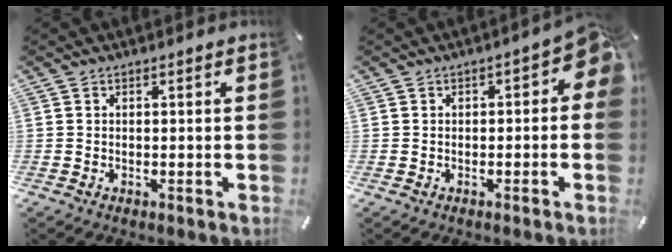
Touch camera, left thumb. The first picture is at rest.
{"total": 4.1, "force": [-0.2, 2.3, 3.3], "torque": [-0.046, 0.007, -0.007]}